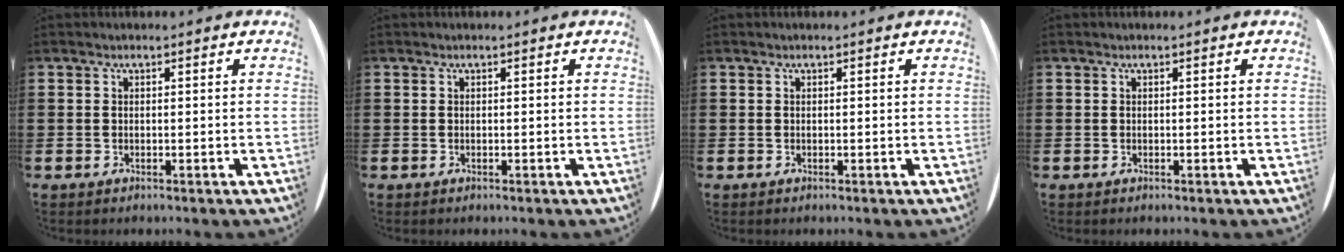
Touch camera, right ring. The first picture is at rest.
{"total": 0.0}
{"total": 0.0}
{"total": 0.0}